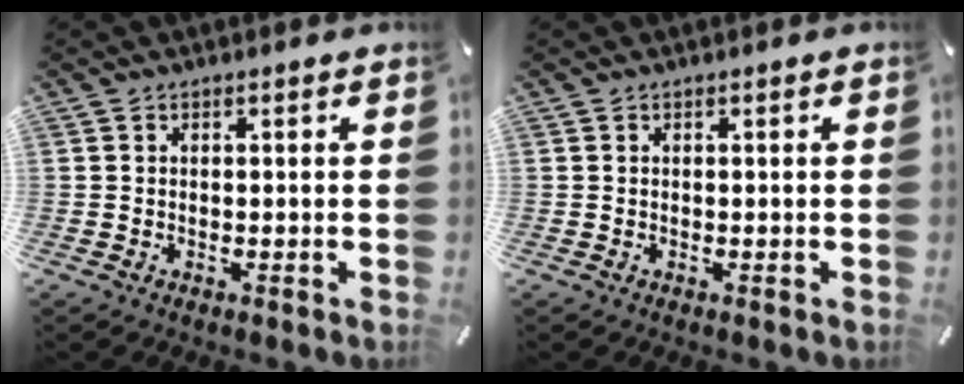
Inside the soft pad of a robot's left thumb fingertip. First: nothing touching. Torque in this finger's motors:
{"motor_torque": [0.18, 0.19, 0.12, 0.03, 0.05]}